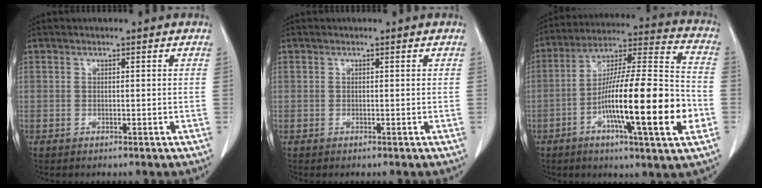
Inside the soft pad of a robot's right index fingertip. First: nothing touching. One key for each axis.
{"total": 0.0}
{"total": 21.4, "fx": -6.0, "fy": 1.4, "fz": 20.5, "tx": -0.331, "ty": -0.007, "tz": -0.100}